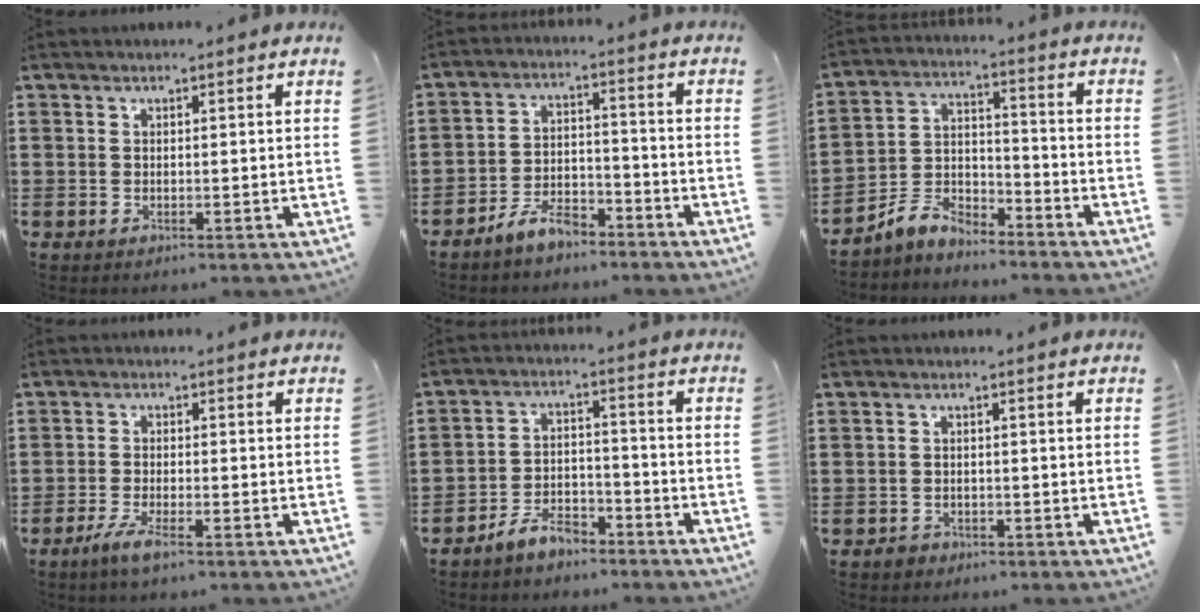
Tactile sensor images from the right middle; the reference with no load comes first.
{"total": 5.9, "force": [-5.2, 2.0, 1.9], "torque": [-0.043, 0.007, -0.103]}
{"total": 6.1, "force": [-5.5, 2.2, 1.1], "torque": [-0.041, 0.000, -0.117]}
{"total": 3.4, "force": [-2.3, 0.4, 2.4], "torque": [-0.061, -0.010, -0.046]}
{"total": 5.7, "force": [-5.1, 1.9, 1.4], "torque": [-0.029, 0.010, -0.102]}
{"total": 1.3, "force": [-1.0, 0.9, 0.1], "torque": [-0.006, -0.001, -0.021]}